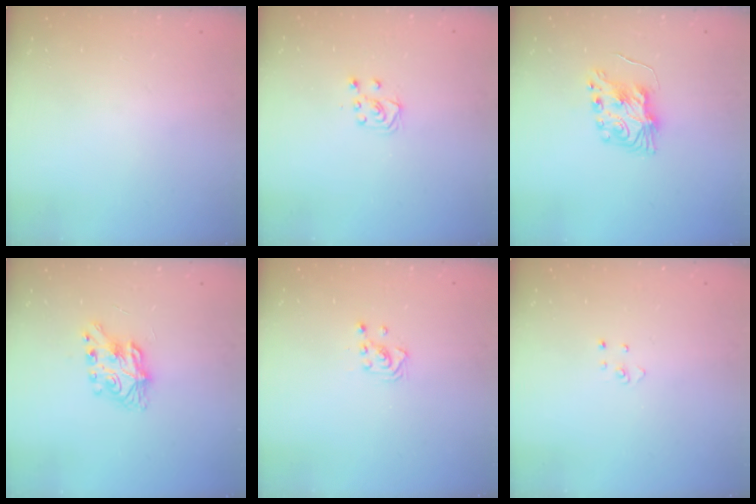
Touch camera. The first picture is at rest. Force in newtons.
{"total": 5.1, "press": 5.1, "slide": 0.4}
{"total": 8.0, "press": 8.0, "slide": 0.2}
{"total": 7.9, "press": 7.9, "slide": 0.3}
{"total": 2.9, "press": 2.8, "slide": 0.3}
{"total": 2.7, "press": 2.7, "slide": 0.3}